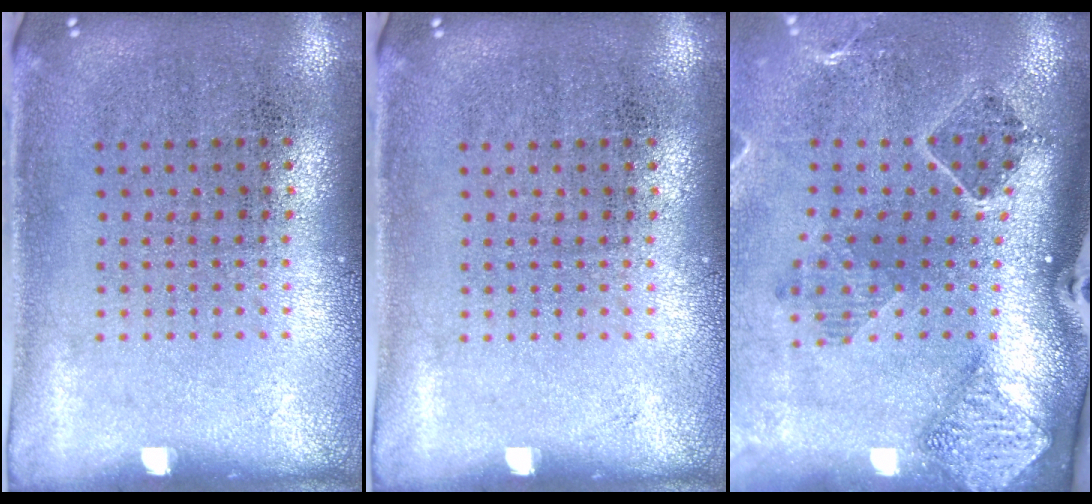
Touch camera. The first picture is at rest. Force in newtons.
{"total": 0.0}
{"total": 1.8, "press": 1.6, "slide": 0.7}